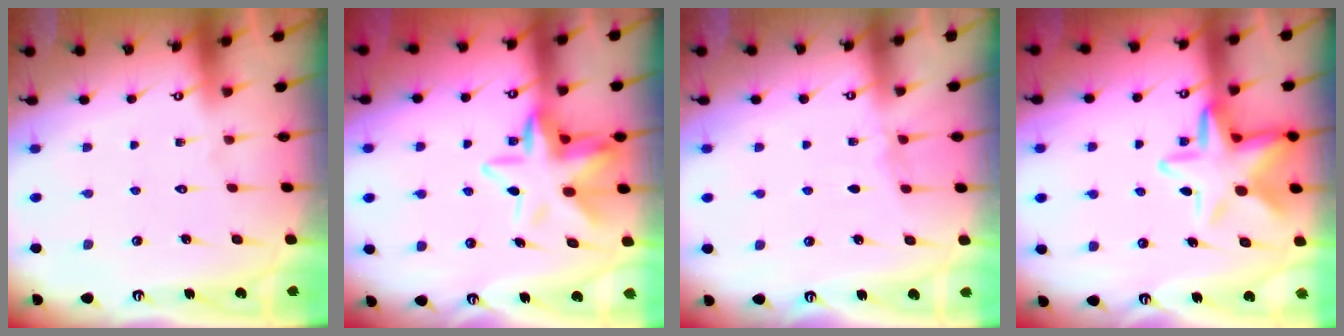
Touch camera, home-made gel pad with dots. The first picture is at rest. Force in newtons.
{"total": 11.9, "press": 11.6, "slide": 2.3}
{"total": 3.2, "press": 3.1, "slide": 0.5}
{"total": 13.0, "press": 12.9, "slide": 1.8}